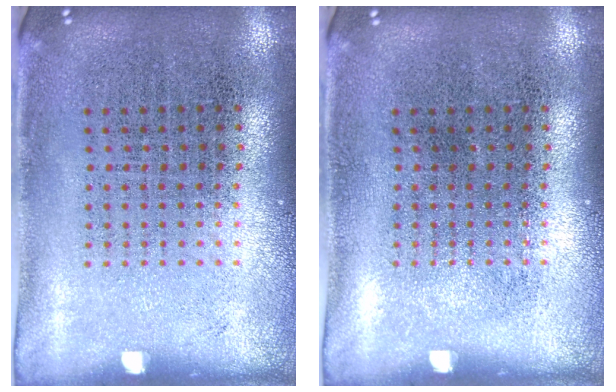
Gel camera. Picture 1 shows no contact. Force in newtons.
{"total": 0.0}